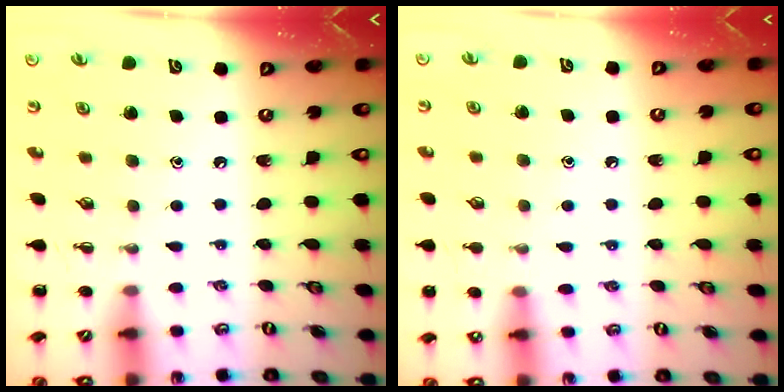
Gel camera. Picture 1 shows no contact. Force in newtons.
{"total": 6.5, "press": 6.2, "slide": 1.9}